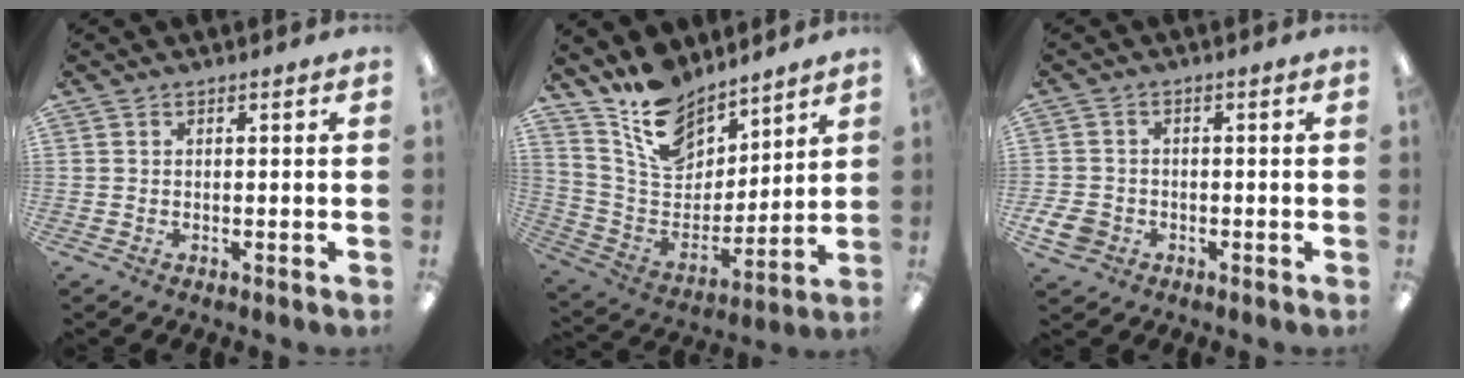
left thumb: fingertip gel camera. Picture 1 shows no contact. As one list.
[{"total": 15.6, "force": [12.4, 8.0, 5.0], "torque": [-0.116, -0.082, 0.235]}, {"total": 4.6, "force": [-1.8, 3.8, 2.0], "torque": [-0.050, 0.006, -0.034]}]